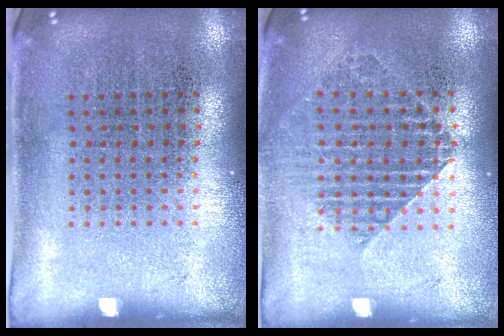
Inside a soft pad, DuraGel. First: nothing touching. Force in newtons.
{"total": 1.4, "press": 1.3, "slide": 0.5}